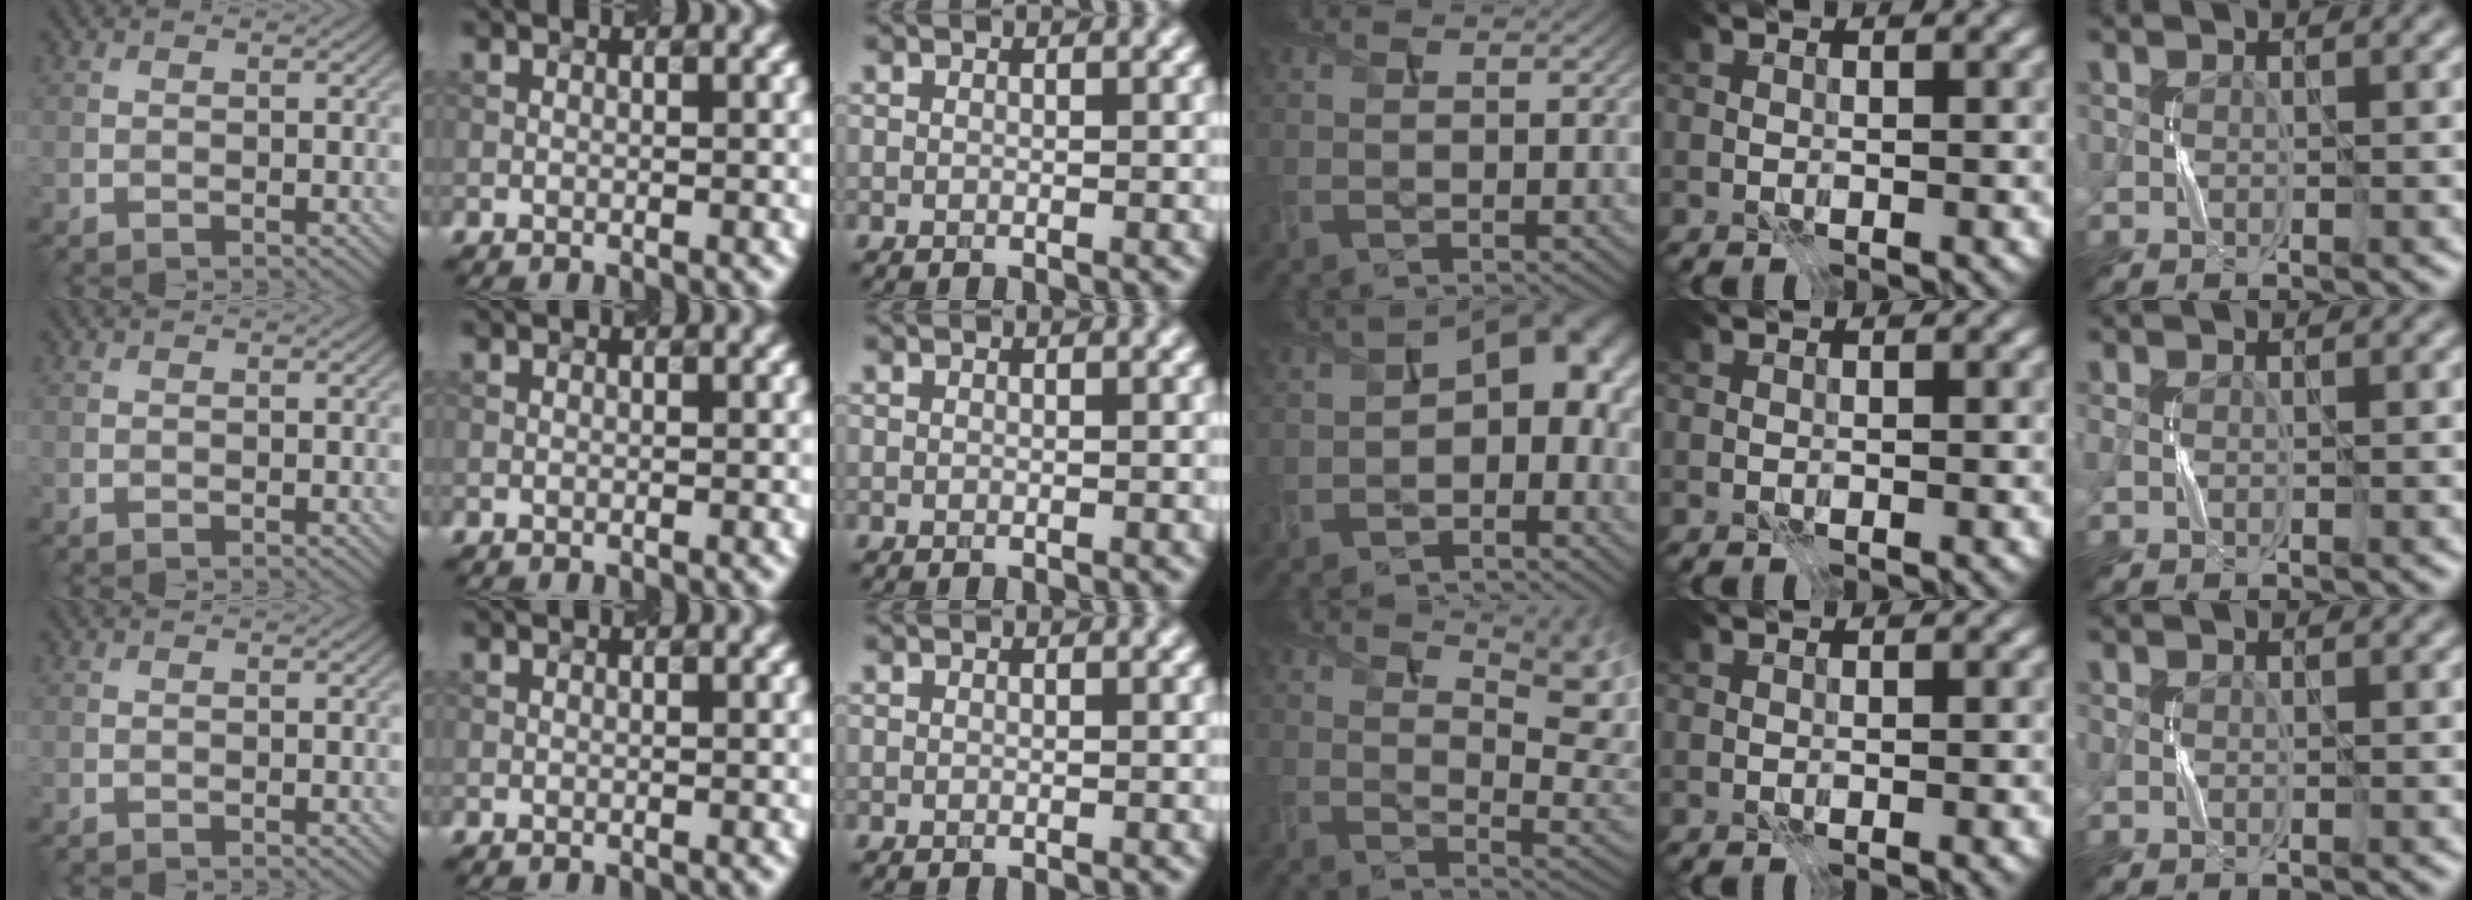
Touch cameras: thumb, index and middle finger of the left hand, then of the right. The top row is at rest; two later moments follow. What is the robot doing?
{"motion": "press", "object": "syringe"}